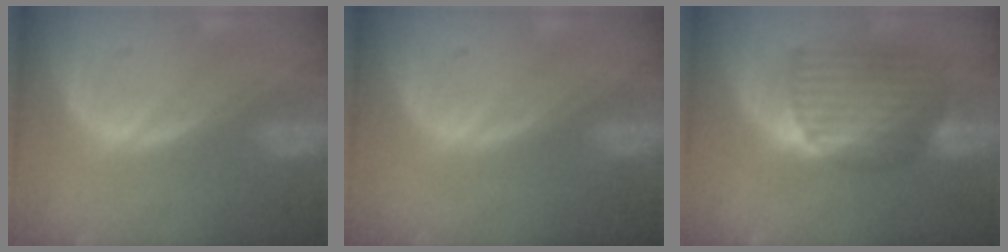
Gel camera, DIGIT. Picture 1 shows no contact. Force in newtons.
{"total": 0.0}
{"total": 7.4, "press": 7.3, "slide": 0.9}